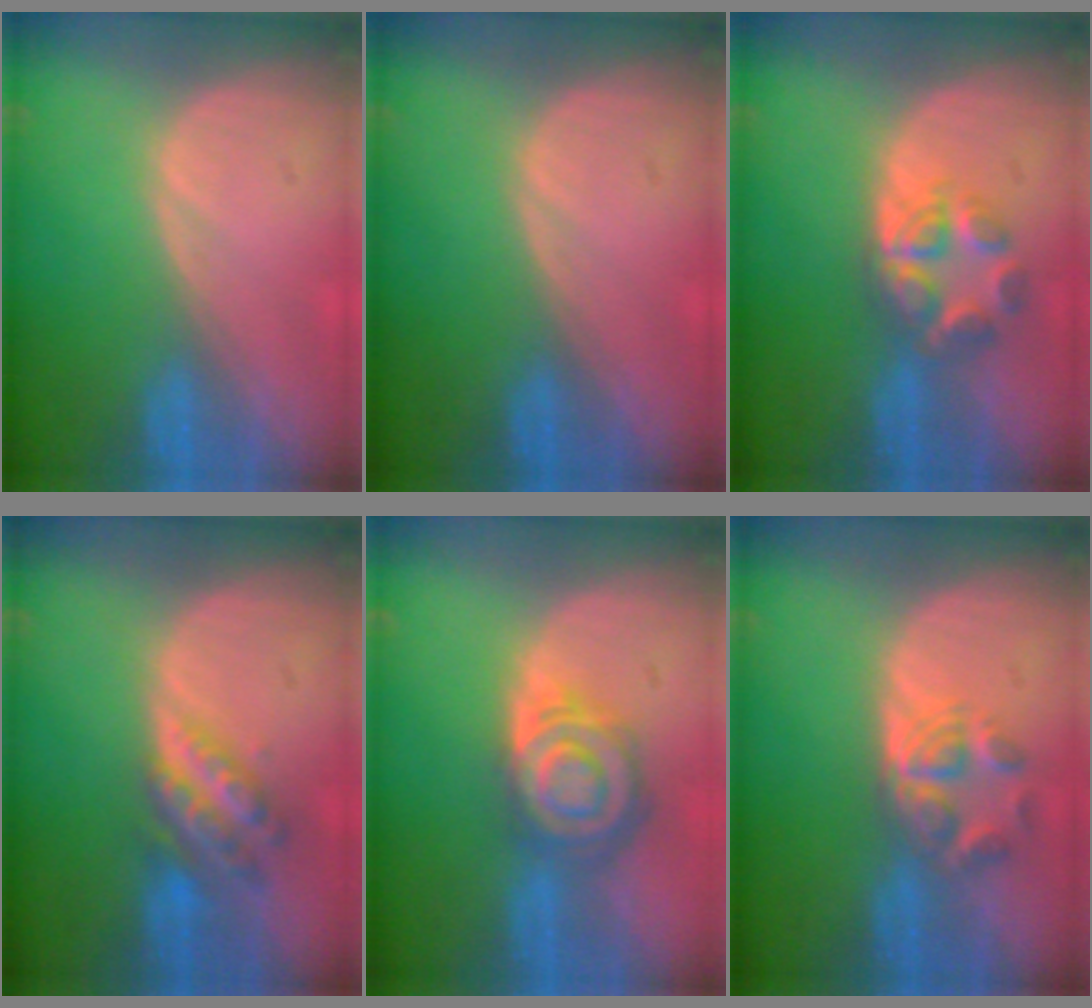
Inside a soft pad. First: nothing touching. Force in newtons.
{"total": 0.0}
{"total": 5.9, "press": 5.4, "slide": 2.2}
{"total": 6.2, "press": 5.4, "slide": 3.0}
{"total": 8.0, "press": 7.1, "slide": 3.7}
{"total": 5.9, "press": 4.8, "slide": 3.4}